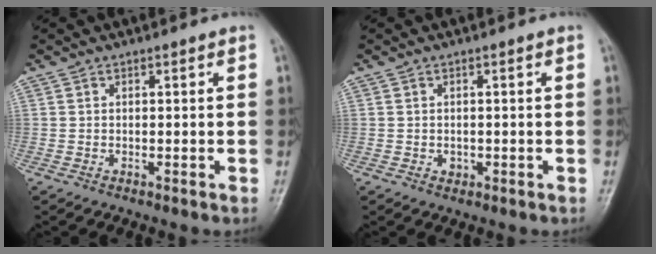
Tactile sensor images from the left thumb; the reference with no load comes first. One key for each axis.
{"total": 1.1, "fx": -0.3, "fy": 1.0, "fz": 0.3, "tx": 0.004, "ty": 0.003, "tz": -0.001}